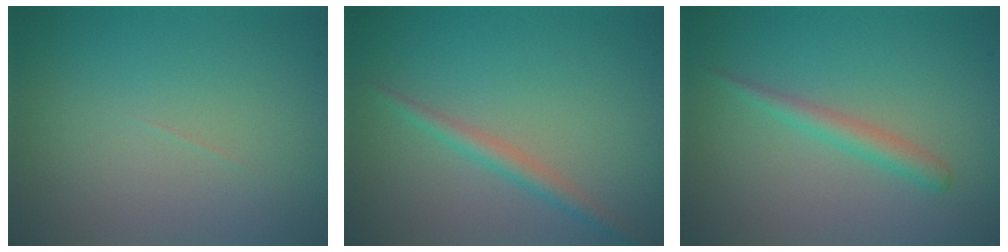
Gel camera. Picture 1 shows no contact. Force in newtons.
{"total": 2.0, "press": 2.0, "slide": 0.1}
{"total": 1.8, "press": 1.8, "slide": 0.0}